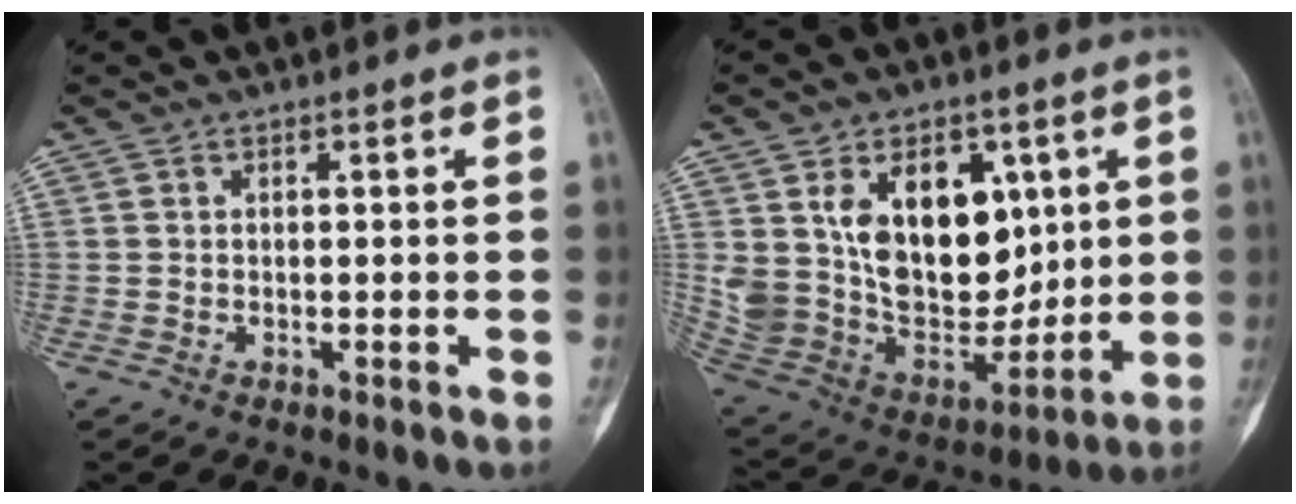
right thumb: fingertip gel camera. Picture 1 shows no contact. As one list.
[{"total": 24.0, "force": [6.5, 15.9, 16.7], "torque": [-0.267, -0.019, 0.138]}]